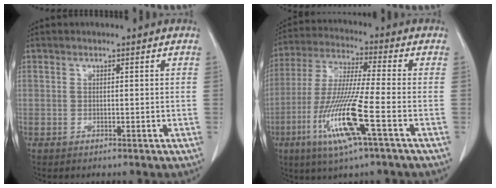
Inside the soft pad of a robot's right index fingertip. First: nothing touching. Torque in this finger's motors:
{"motor_torque": [1.99, -0.15, 0.80, 0.21]}